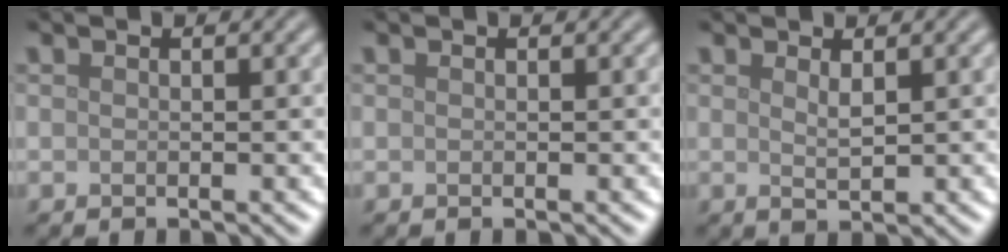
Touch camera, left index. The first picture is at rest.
{"total": 0.0}
{"total": 1.2, "force": [0.7, 0.3, 1.0], "torque": [-0.019, -0.005, 0.014]}